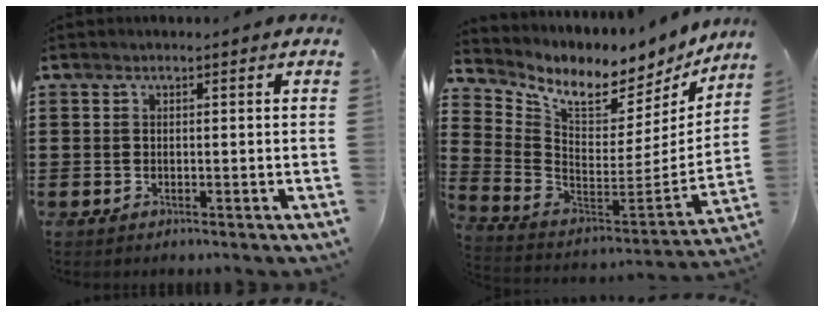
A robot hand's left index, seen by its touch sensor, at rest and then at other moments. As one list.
[{"total": 6.7, "force": [5.5, 2.4, 2.8], "torque": [-0.077, -0.060, 0.090]}]